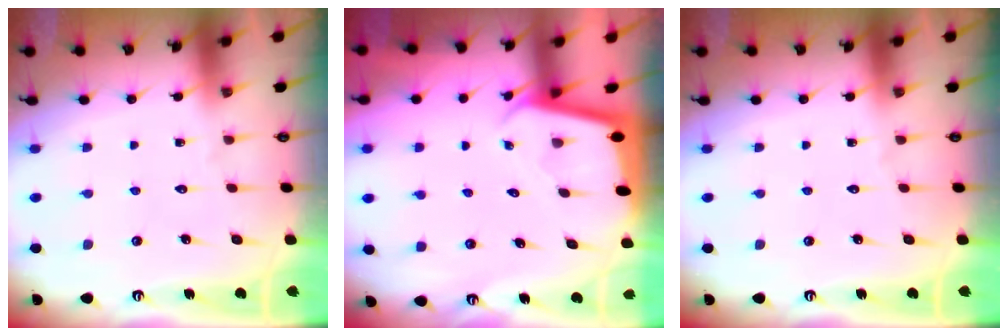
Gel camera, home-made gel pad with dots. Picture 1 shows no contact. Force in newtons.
{"total": 1.9, "press": 1.9, "slide": 0.1}
{"total": 0.0}